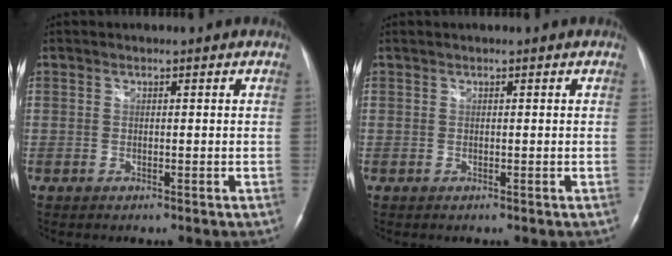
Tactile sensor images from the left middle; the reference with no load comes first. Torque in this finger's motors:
{"motor_torque": [0.15, -0.05, -0.10, 0.01]}